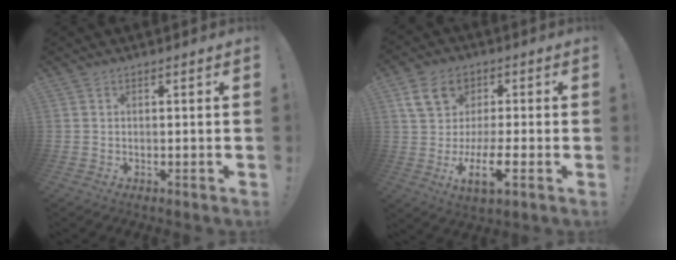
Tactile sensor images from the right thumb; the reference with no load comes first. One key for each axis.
{"total": 14.0, "fx": -0.4, "fy": 8.3, "fz": 11.3, "tx": -0.200, "ty": 0.005, "tz": -0.009}